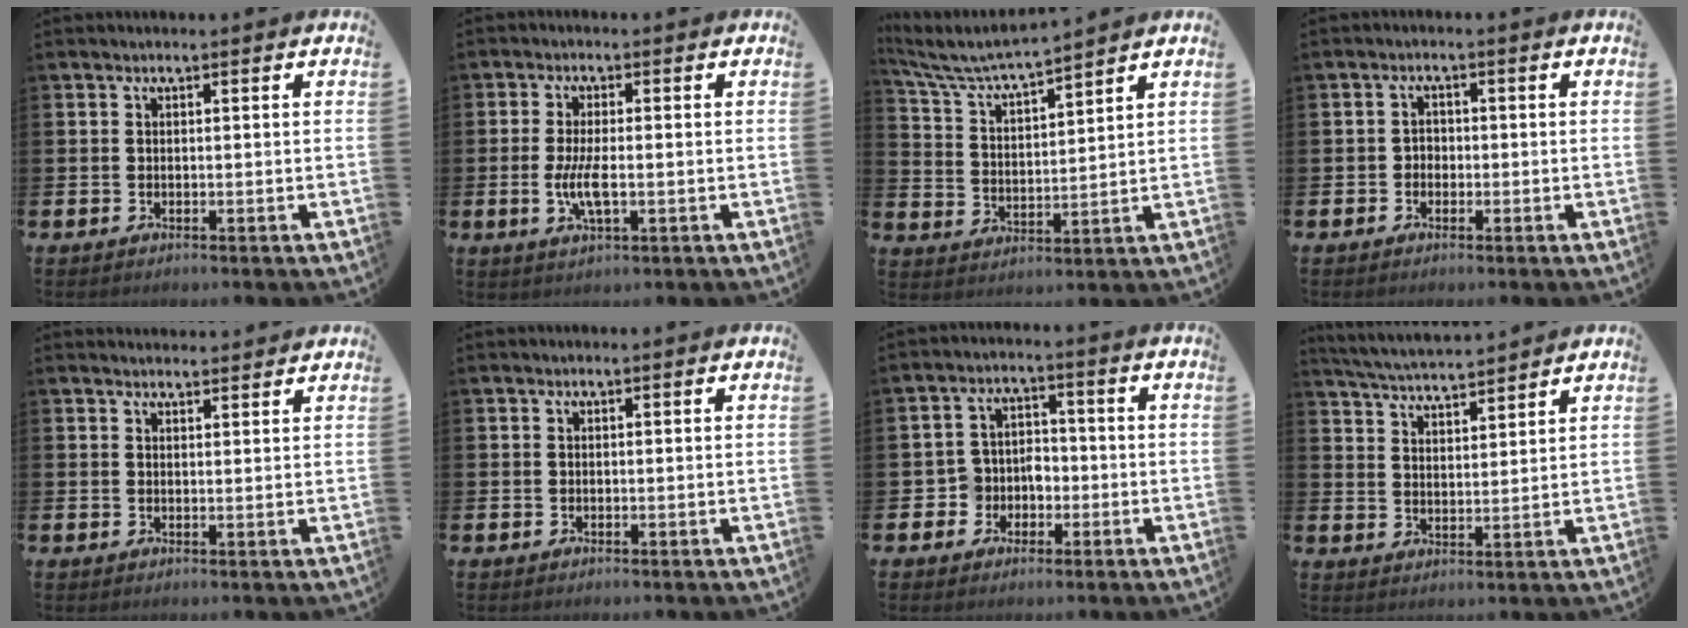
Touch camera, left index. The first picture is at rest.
{"total": 4.5, "force": [-0.7, 1.5, 4.2], "torque": [-0.075, -0.001, -0.015]}
{"total": 5.8, "force": [5.5, 0.1, 1.8], "torque": [-0.060, -0.040, 0.091]}
{"total": 1.7, "force": [-0.8, 1.5, 0.5], "torque": [-0.008, 0.005, -0.019]}
{"total": 2.1, "force": [2.0, 0.4, -0.1], "torque": [0.010, -0.011, 0.034]}
{"total": 0.0}
{"total": 4.3, "force": [-1.7, 3.9, 0.7], "torque": [-0.033, 0.009, -0.038]}
{"total": 5.0, "force": [4.9, 0.2, 0.5], "torque": [-0.029, -0.032, 0.088]}